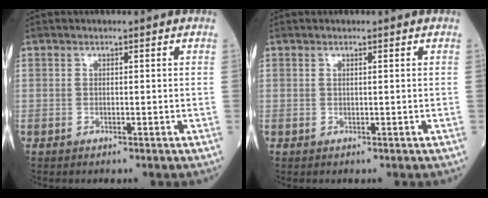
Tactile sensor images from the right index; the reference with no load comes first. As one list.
[{"total": 0.0}]